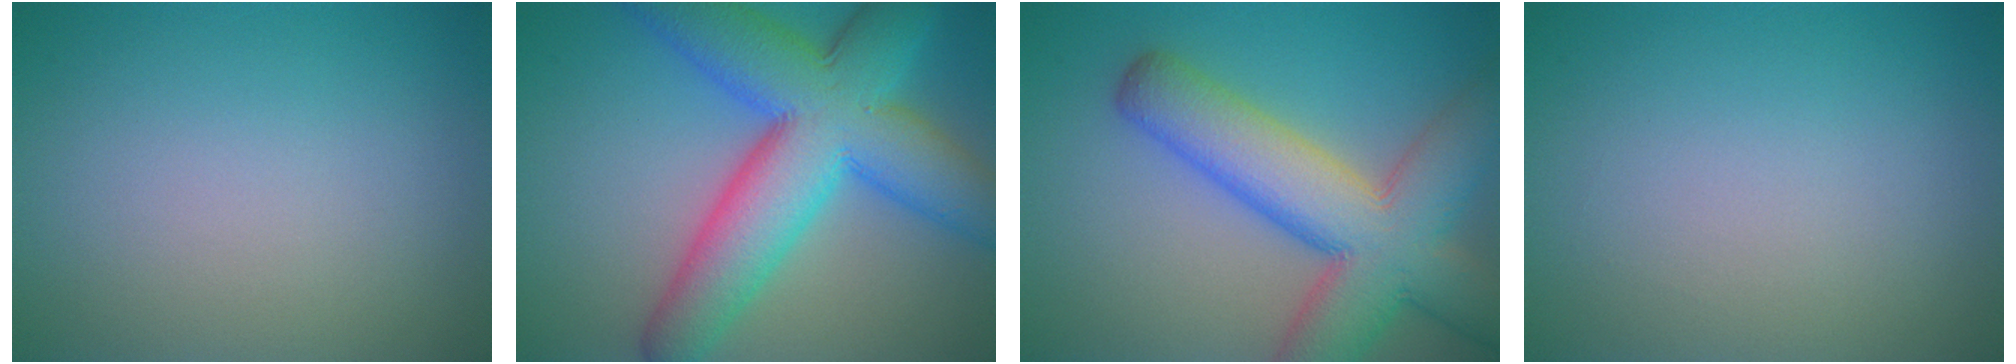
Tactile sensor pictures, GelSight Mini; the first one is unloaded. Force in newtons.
{"total": 12.0, "press": 12.0, "slide": 0.2}
{"total": 10.5, "press": 10.5, "slide": 0.4}
{"total": 0.0}